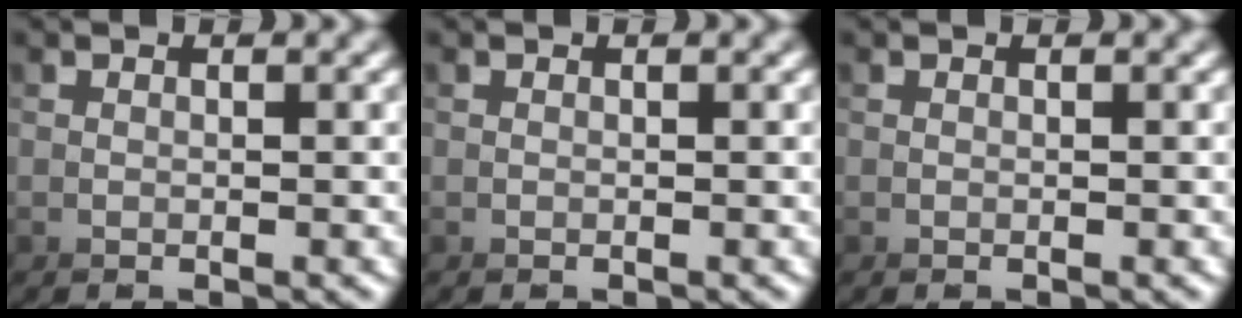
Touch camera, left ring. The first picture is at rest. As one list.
[{"total": 0.0}, {"total": 0.0}]